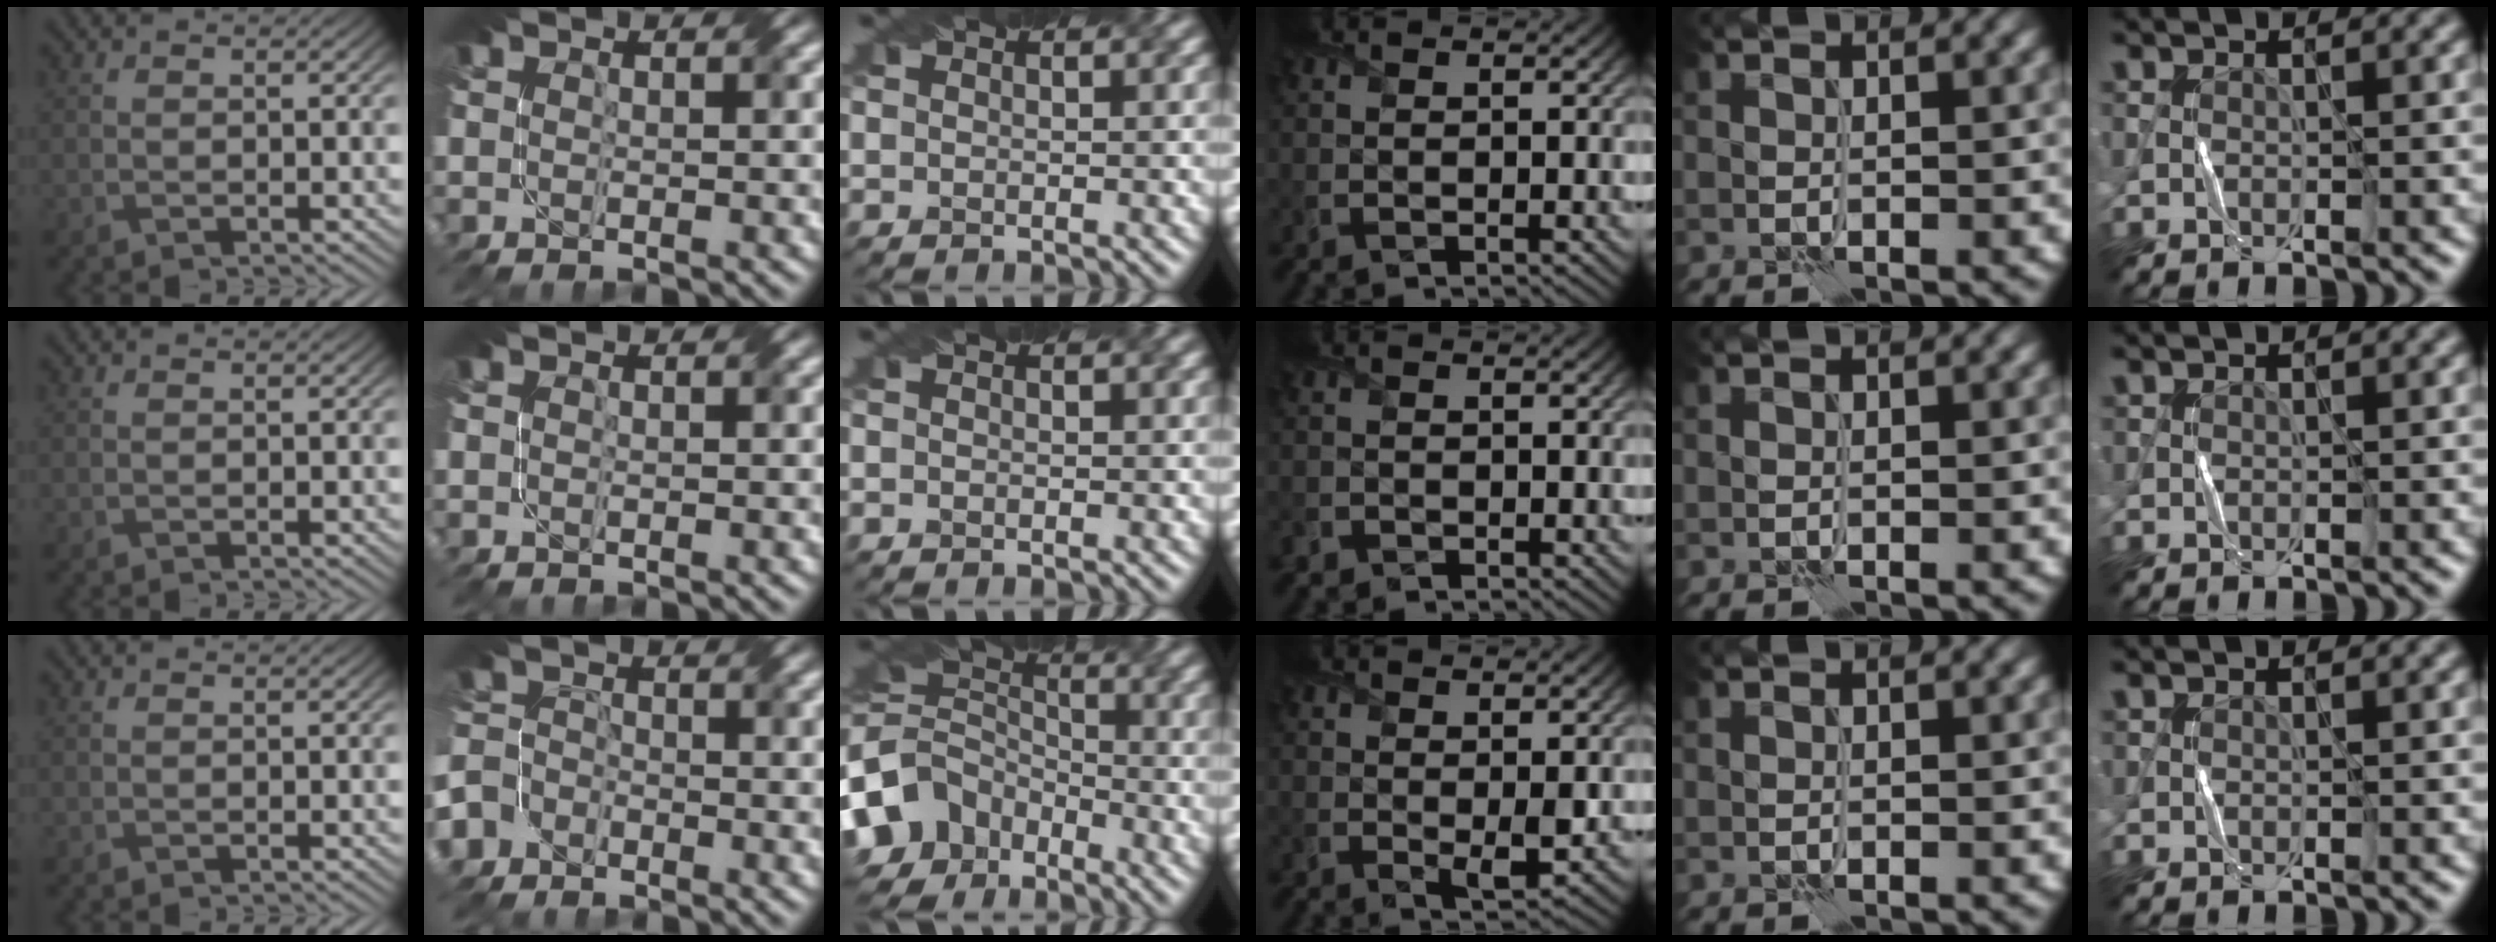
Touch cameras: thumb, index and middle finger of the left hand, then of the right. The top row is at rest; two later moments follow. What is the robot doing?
{"motion": "fold", "object": "paper"}